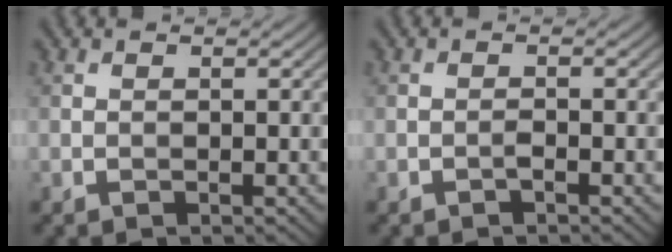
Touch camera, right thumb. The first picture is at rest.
{"total": 0.8, "force": [-0.6, 0.1, 0.5], "torque": [-0.009, 0.005, -0.011]}